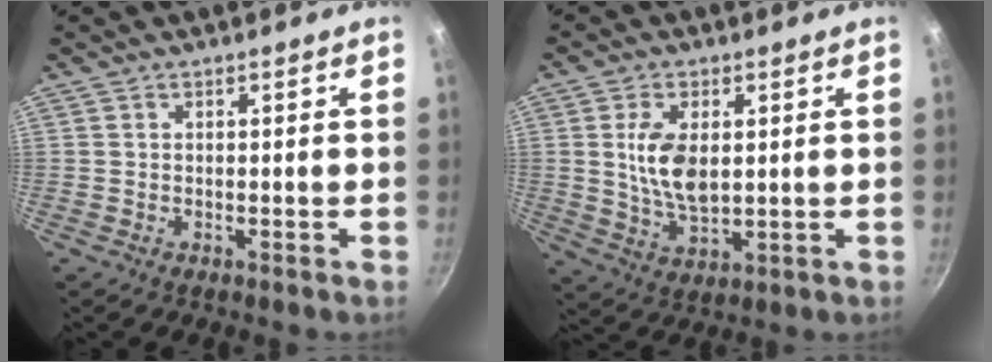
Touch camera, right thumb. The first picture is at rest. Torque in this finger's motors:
{"motor_torque": [0.18, -0.11, 1.49, -0.33, 0.04]}